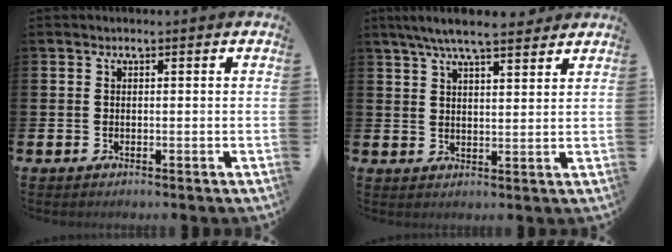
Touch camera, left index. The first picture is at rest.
{"total": 6.5, "force": [5.9, 1.0, 2.6], "torque": [-0.063, -0.017, 0.107]}